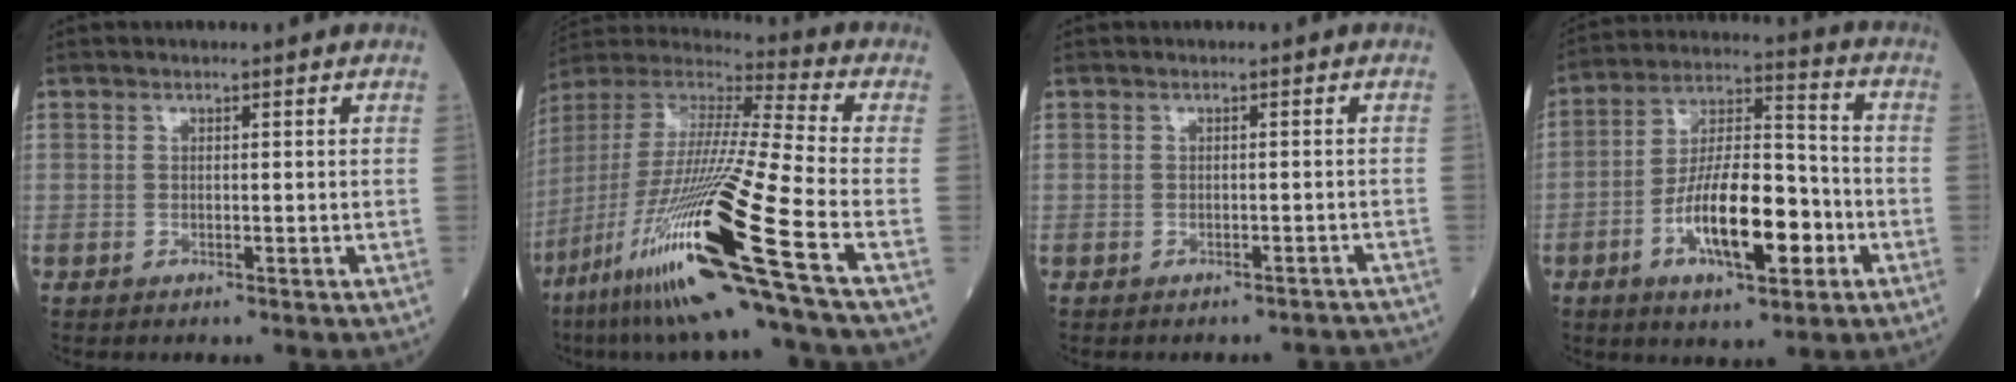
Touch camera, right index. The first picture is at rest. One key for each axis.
{"total": 27.9, "fx": -12.5, "fy": -0.2, "fz": 25.0, "tx": -0.496, "ty": -0.062, "tz": -0.236}
{"total": 4.1, "fx": -3.9, "fy": 1.0, "fz": 0.4, "tx": 0.000, "ty": -0.004, "tz": -0.040}
{"total": 14.6, "fx": -4.9, "fy": 4.6, "fz": 13.0, "tx": -0.237, "ty": 0.009, "tz": -0.082}